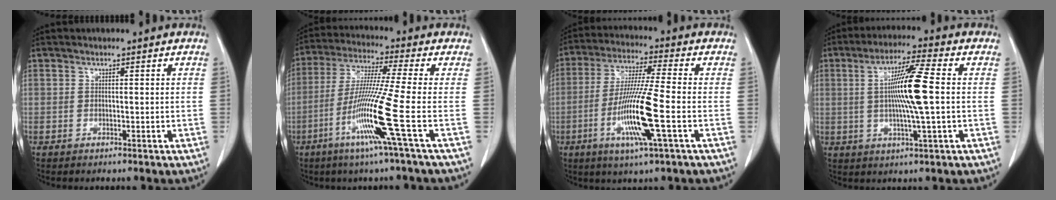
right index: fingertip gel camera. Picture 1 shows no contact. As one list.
[{"total": 12.7, "force": [-4.6, -2.6, 11.6], "torque": [-0.229, -0.029, -0.096]}, {"total": 12.5, "force": [-3.7, -0.4, 12.0], "torque": [-0.240, -0.018, -0.075]}, {"total": 10.4, "force": [0.5, -0.4, 10.4], "torque": [-0.192, -0.001, 0.006]}]